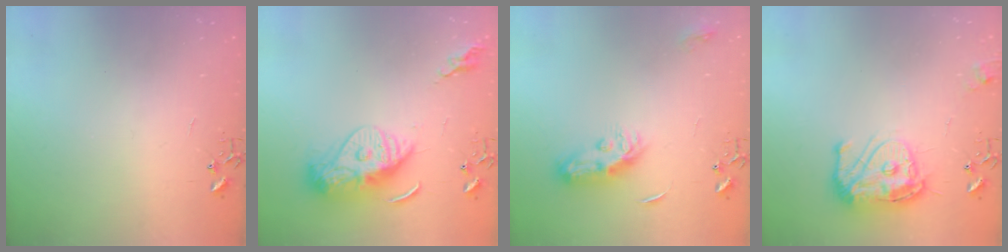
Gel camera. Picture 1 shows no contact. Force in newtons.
{"total": 15.5, "press": 15.4, "slide": 1.3}
{"total": 8.7, "press": 8.7, "slide": 0.4}
{"total": 16.6, "press": 16.5, "slide": 1.6}